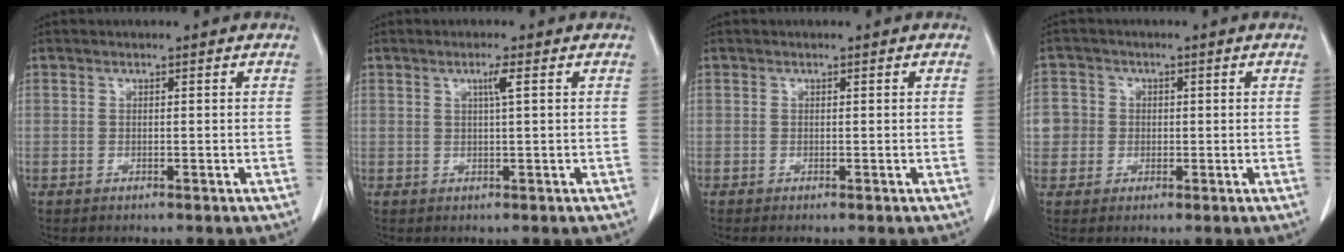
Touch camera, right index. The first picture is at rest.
{"total": 1.9, "force": [0.6, -0.4, 1.7], "torque": [-0.034, -0.001, 0.011]}
{"total": 0.0}
{"total": 4.3, "force": [0.1, 4.3, 0.6], "torque": [-0.003, 0.014, 0.002]}